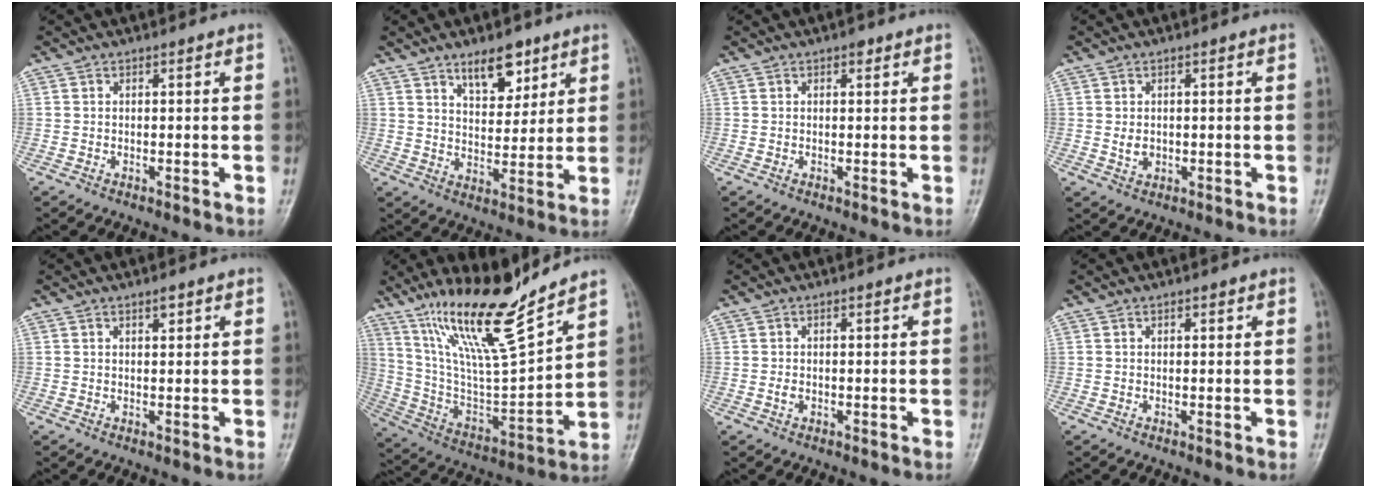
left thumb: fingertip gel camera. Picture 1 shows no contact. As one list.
[{"total": 8.5, "force": [5.3, 4.0, 5.2], "torque": [-0.053, -0.035, 0.089]}, {"total": 1.2, "force": [0.7, 0.7, 0.7], "torque": [-0.005, 0.000, 0.006]}, {"total": 2.2, "force": [0.0, 1.7, 1.5], "torque": [-0.019, -0.002, 0.005]}, {"total": 1.5, "force": [1.0, 0.6, 1.0], "torque": [-0.012, -0.004, 0.014]}, {"total": 16.8, "force": [13.1, 1.8, 10.4], "torque": [-0.174, -0.076, 0.252]}, {"total": 1.2, "force": [-0.2, 0.8, 0.8], "torque": [-0.014, 0.000, -0.003]}, {"total": 1.0, "force": [0.6, 0.5, 0.7], "torque": [-0.008, 0.000, 0.007]}]